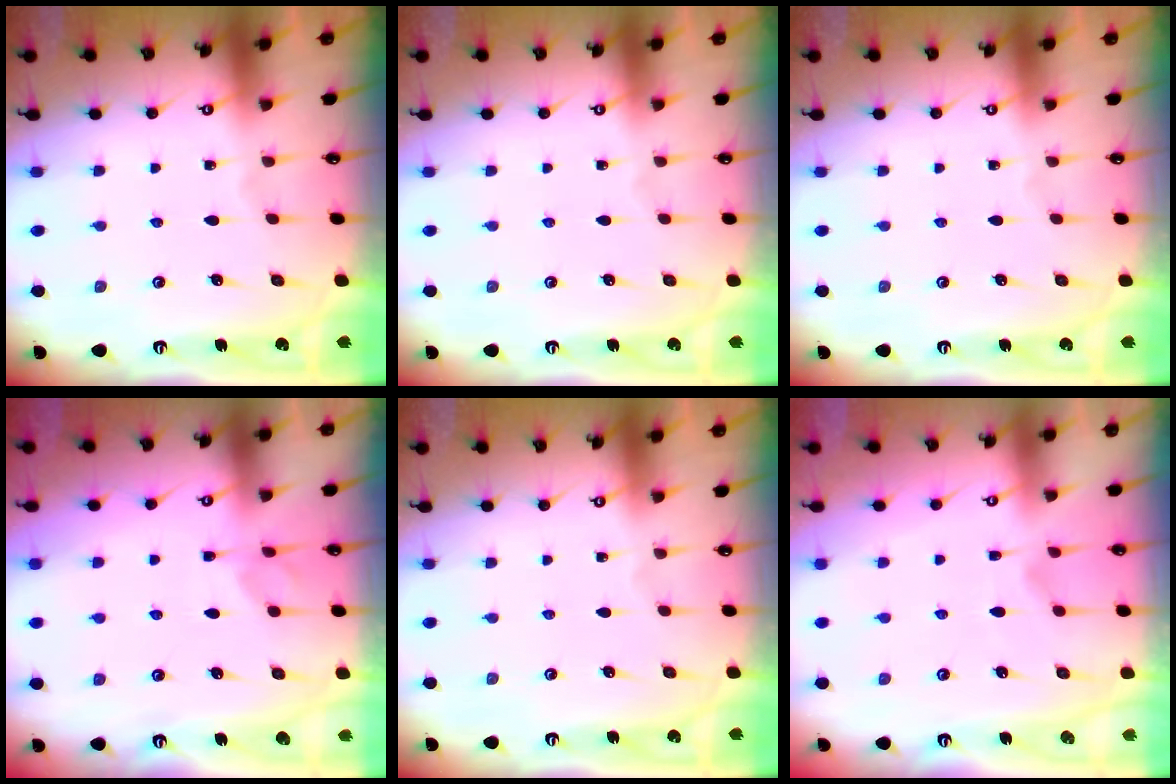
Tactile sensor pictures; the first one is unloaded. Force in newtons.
{"total": 0.0}
{"total": 0.0}
{"total": 0.9, "press": 0.7, "slide": 0.6}
{"total": 0.0}
{"total": 1.4, "press": 0.7, "slide": 1.2}